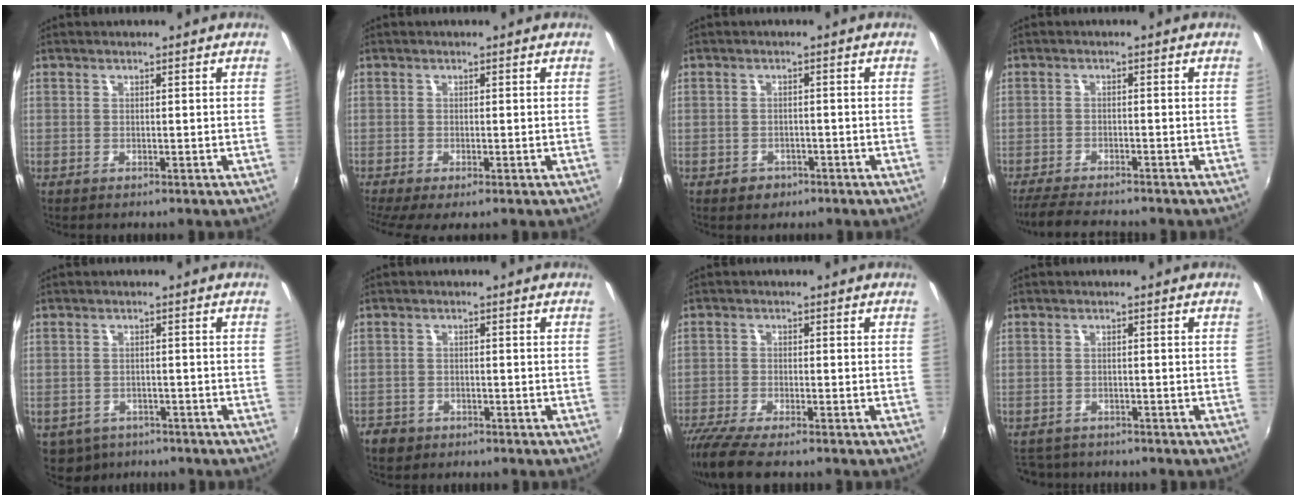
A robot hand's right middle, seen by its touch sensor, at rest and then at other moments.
{"total": 3.3, "force": [-2.3, 0.5, 2.2], "torque": [-0.050, -0.018, -0.040]}
{"total": 2.8, "force": [-1.6, 2.2, 0.7], "torque": [-0.019, 0.000, -0.022]}
{"total": 7.5, "force": [-6.9, 1.0, 2.9], "torque": [-0.081, -0.020, -0.117]}
{"total": 6.4, "force": [-4.1, 4.3, 2.3], "torque": [-0.061, -0.019, -0.058]}
{"total": 3.4, "force": [-2.3, 2.3, 0.8], "torque": [-0.030, -0.003, -0.040]}
{"total": 7.9, "force": [-6.8, 0.7, 4.0], "torque": [-0.106, -0.036, -0.124]}
{"total": 4.5, "force": [-4.1, 1.8, 0.7], "torque": [-0.028, -0.007, -0.067]}